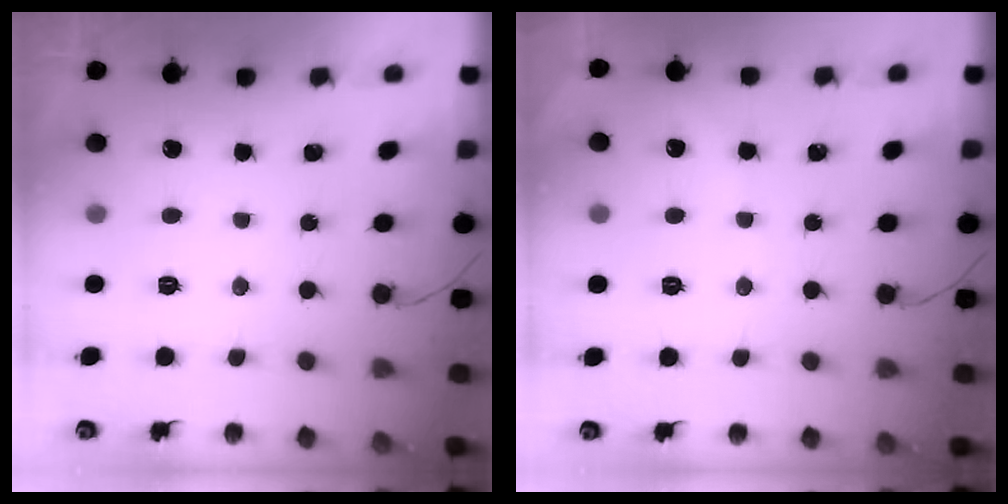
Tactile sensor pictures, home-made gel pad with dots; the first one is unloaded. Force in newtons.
{"total": 2.4, "press": 2.4, "slide": 0.4}